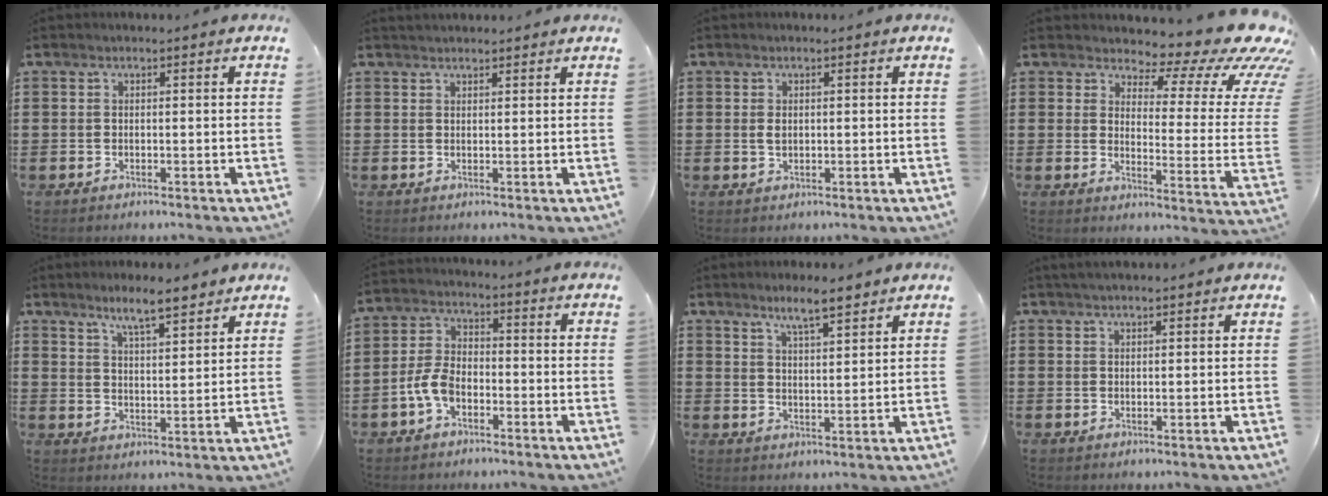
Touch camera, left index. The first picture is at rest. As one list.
[{"total": 1.3, "force": [1.3, 0.2, 0.0], "torque": [-0.003, 0.001, 0.026]}, {"total": 1.2, "force": [0.2, 0.7, 1.0], "torque": [-0.022, 0.005, 0.002]}, {"total": 8.7, "force": [6.1, 3.3, 5.2], "torque": [-0.077, -0.056, 0.101]}, {"total": 6.0, "force": [5.2, 0.5, 2.8], "torque": [-0.062, -0.016, 0.092]}, {"total": 5.2, "force": [-2.4, 3.0, 3.6], "torque": [-0.098, 0.001, -0.053]}, {"total": 4.9, "force": [4.3, 0.5, 2.4], "torque": [-0.059, -0.006, 0.076]}, {"total": 1.7, "force": [1.6, 0.2, 0.6], "torque": [-0.014, 0.002, 0.030]}]